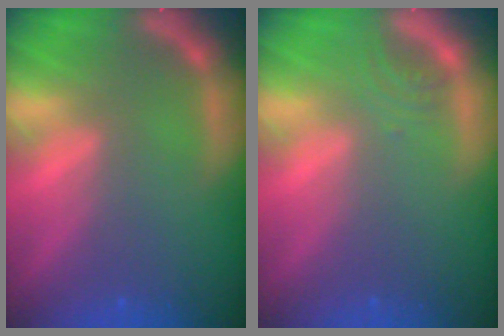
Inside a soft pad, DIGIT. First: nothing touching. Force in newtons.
{"total": 1.4}